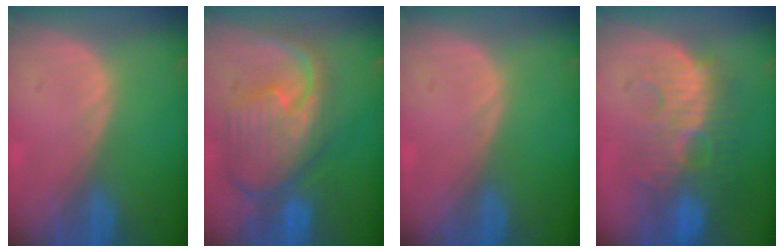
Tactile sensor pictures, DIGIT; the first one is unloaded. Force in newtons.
{"total": 12.0, "press": 10.4, "slide": 6.0}
{"total": 0.0}
{"total": 10.8, "press": 9.9, "slide": 4.2}